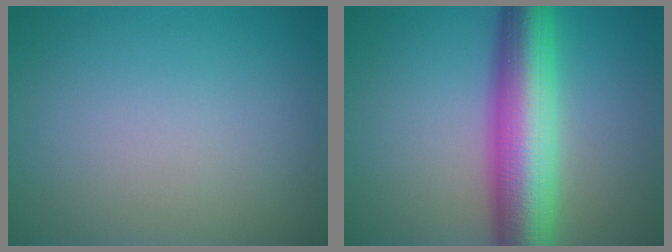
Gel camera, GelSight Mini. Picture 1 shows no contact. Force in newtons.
{"total": 9.8, "press": 9.8, "slide": 0.1}